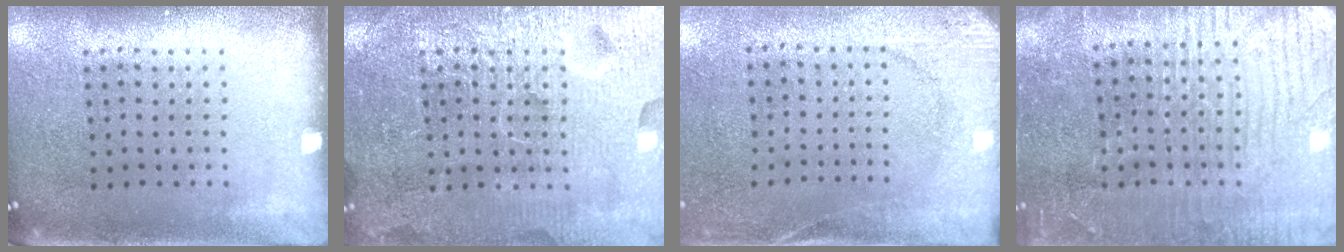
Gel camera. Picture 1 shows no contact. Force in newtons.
{"total": 6.9, "press": 6.9, "slide": 0.9}
{"total": 2.6, "press": 2.2, "slide": 1.4}
{"total": 4.3, "press": 4.1, "slide": 1.5}